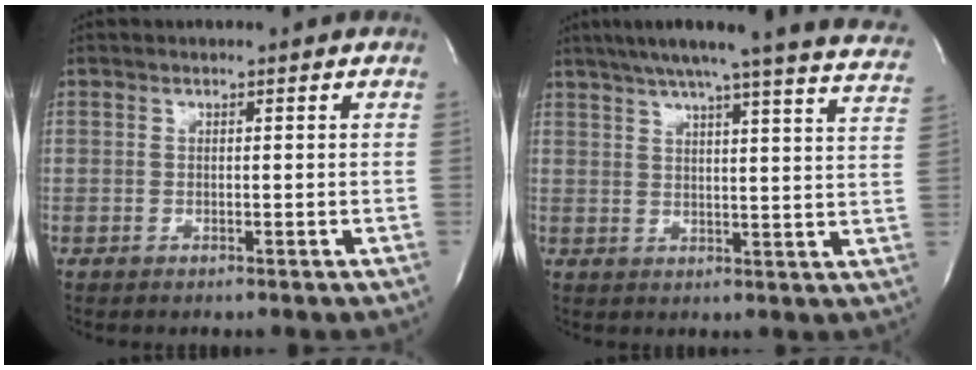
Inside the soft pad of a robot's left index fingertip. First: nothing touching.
{"total": 25.0, "force": [22.2, 0.2, 11.4], "torque": [-0.173, -0.054, 0.256]}